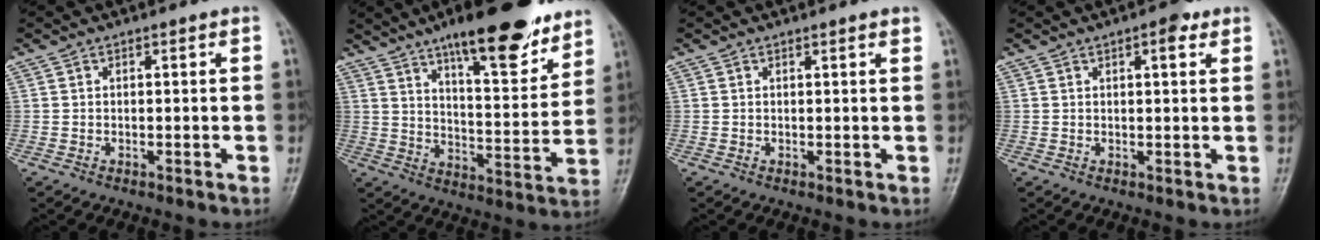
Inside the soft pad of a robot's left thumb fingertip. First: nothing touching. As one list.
[{"total": 19.2, "force": [13.3, 5.6, 12.7], "torque": [-0.143, -0.065, 0.204]}, {"total": 0.9, "force": [0.7, 0.0, 0.6], "torque": [-0.005, 0.000, 0.008]}, {"total": 3.0, "force": [1.6, 1.2, 2.3], "torque": [-0.021, -0.001, 0.016]}]